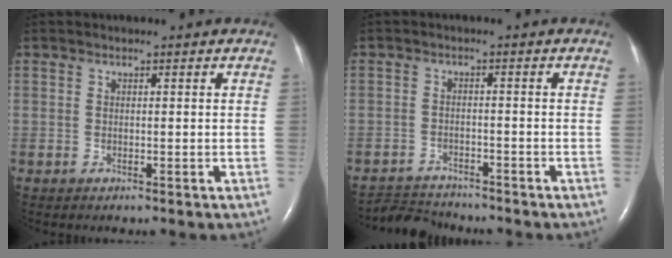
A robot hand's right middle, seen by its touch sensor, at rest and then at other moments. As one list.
[{"total": 4.7, "force": [-4.7, 0.4, -0.5], "torque": [0.004, -0.012, -0.082]}]